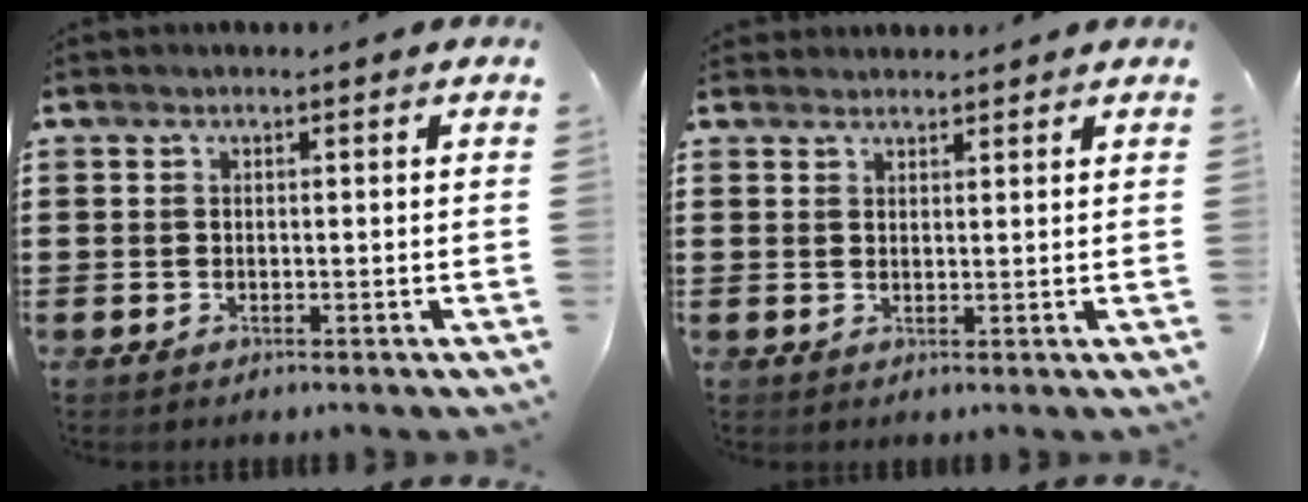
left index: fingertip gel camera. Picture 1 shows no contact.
{"total": 1.7, "force": [1.7, 0.4, 0.0], "torque": [-0.003, 0.002, 0.034]}